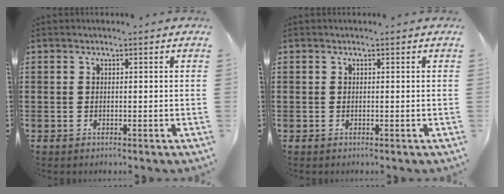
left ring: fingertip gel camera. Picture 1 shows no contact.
{"total": 0.0}